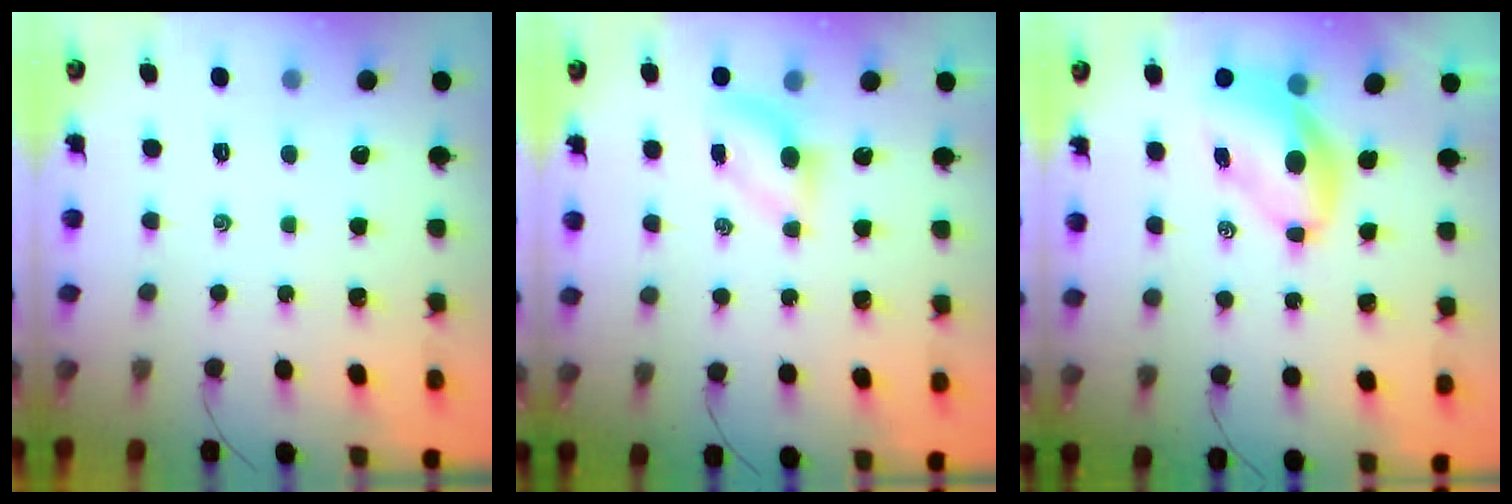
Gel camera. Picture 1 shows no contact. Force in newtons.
{"total": 4.4, "press": 4.4, "slide": 0.7}
{"total": 7.8, "press": 7.6, "slide": 1.8}